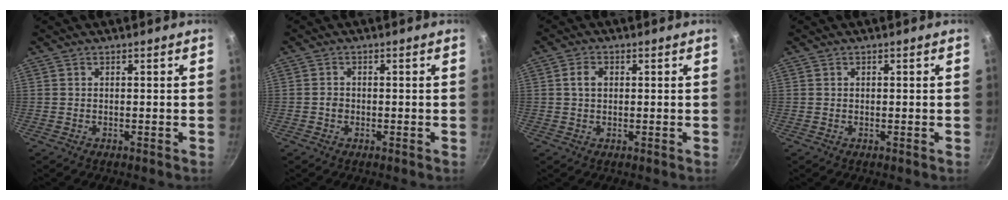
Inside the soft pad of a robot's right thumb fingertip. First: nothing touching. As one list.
[{"total": 1.5, "force": [-0.4, 1.3, 0.6], "torque": [-0.006, 0.008, -0.006]}, {"total": 3.0, "force": [0.6, 2.2, 1.9], "torque": [-0.025, 0.005, 0.008]}, {"total": 0.0}]